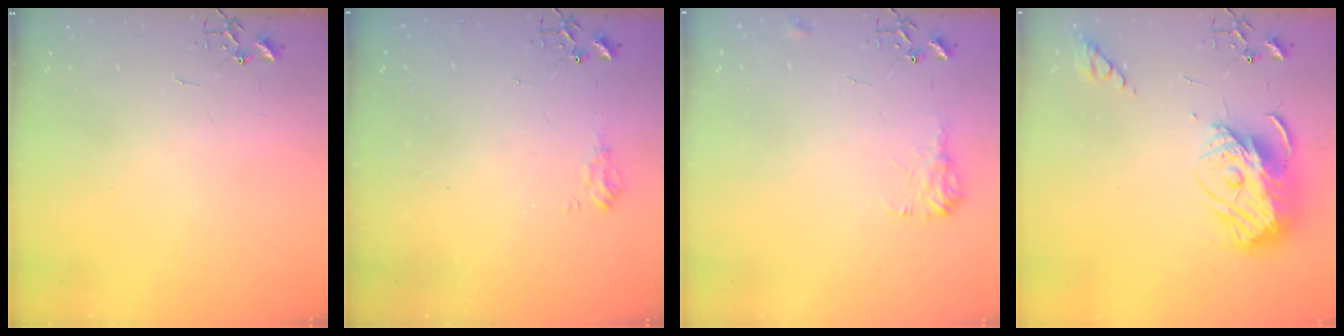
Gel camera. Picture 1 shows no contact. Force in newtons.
{"total": 8.7, "press": 8.6, "slide": 0.6}
{"total": 8.5, "press": 8.5, "slide": 0.2}
{"total": 15.2, "press": 15.0, "slide": 1.9}